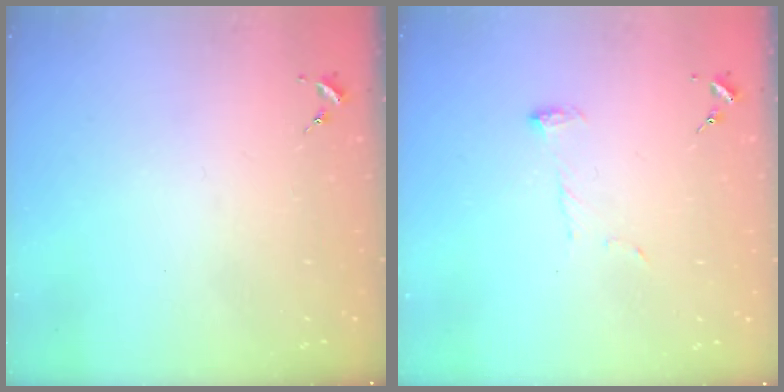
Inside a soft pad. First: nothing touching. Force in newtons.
{"total": 6.4, "press": 6.4, "slide": 0.7}